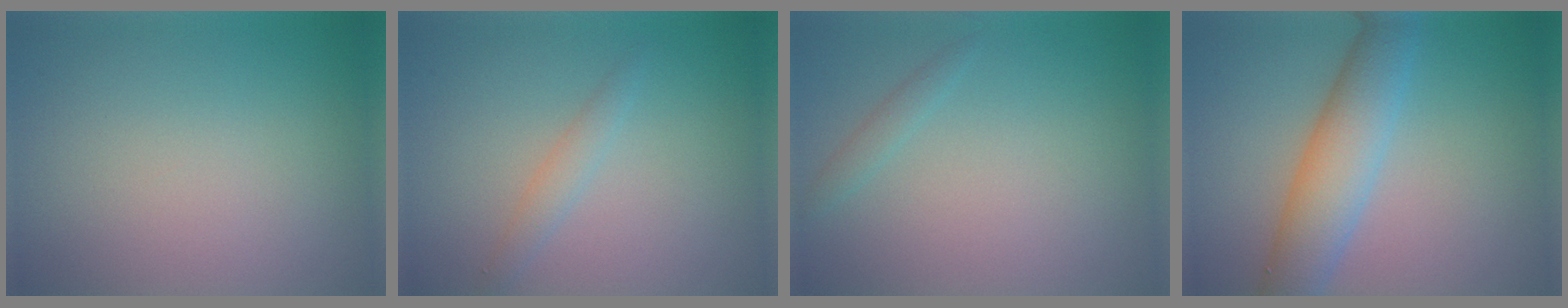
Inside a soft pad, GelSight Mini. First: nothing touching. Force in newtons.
{"total": 1.1, "press": 1.1, "slide": 0.1}
{"total": 0.9, "press": 0.9, "slide": 0.0}
{"total": 5.8, "press": 5.7, "slide": 0.3}